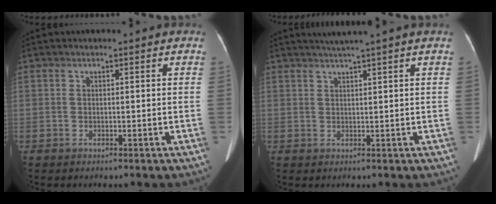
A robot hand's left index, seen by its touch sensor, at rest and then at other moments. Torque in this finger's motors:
{"motor_torque": [0.35, -0.62, 0.00, 0.03]}